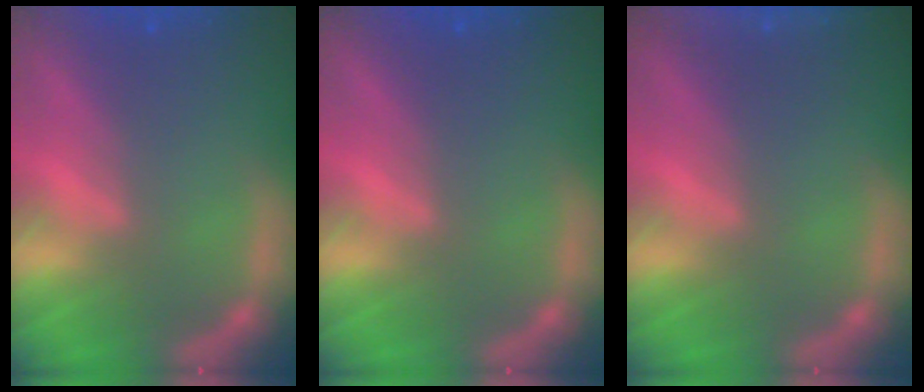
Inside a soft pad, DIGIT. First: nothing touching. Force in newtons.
{"total": 0.0}
{"total": 4.0}